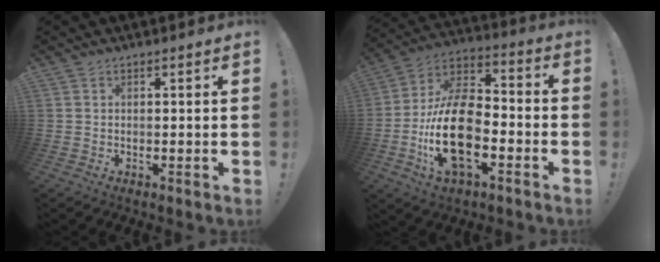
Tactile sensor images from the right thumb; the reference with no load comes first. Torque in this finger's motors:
{"motor_torque": [2.35, 2.66, 0.37, -0.13, 0.66]}